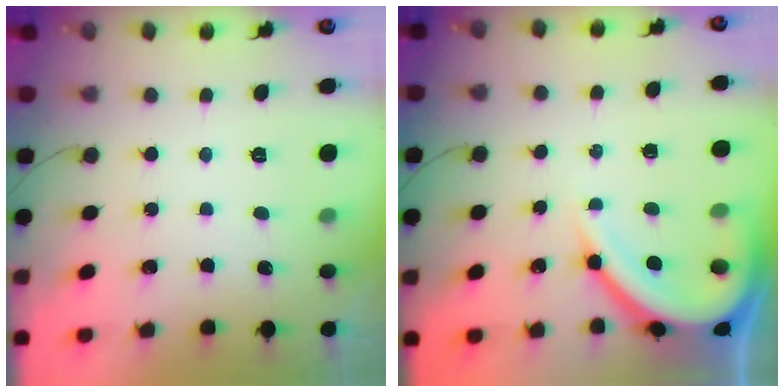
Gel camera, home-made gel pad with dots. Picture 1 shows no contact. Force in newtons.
{"total": 13.1, "press": 13.0, "slide": 1.6}